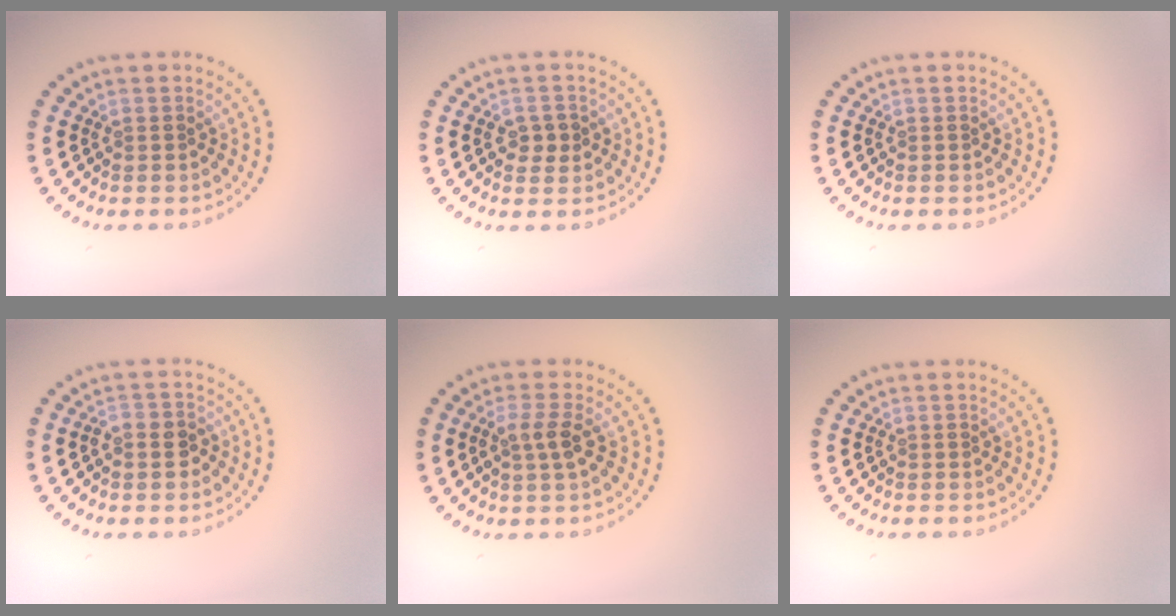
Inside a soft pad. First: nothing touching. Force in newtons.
{"total": 1.9, "press": 1.9, "slide": 0.1}
{"total": 0.0}
{"total": 2.0, "press": 1.9, "slide": 0.6}
{"total": 2.1, "press": 1.9, "slide": 0.8}
{"total": 0.0}